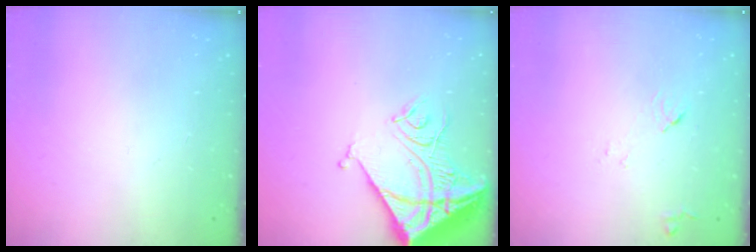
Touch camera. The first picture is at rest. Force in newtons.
{"total": 16.8, "press": 16.6, "slide": 2.1}
{"total": 8.0, "press": 7.9, "slide": 0.8}